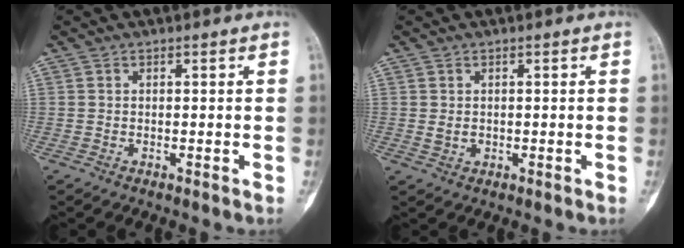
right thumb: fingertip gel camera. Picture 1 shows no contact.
{"total": 1.6, "force": [0.1, 1.3, 0.9], "torque": [-0.013, -0.002, 0.007]}